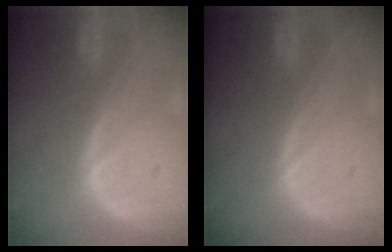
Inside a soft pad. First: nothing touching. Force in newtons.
{"total": 0.0}